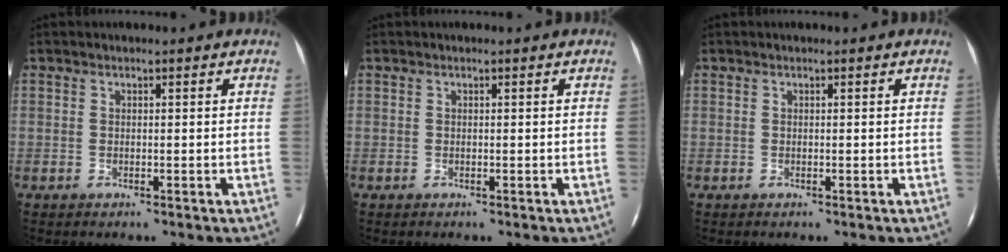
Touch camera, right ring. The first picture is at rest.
{"total": 0.0}
{"total": 0.0}